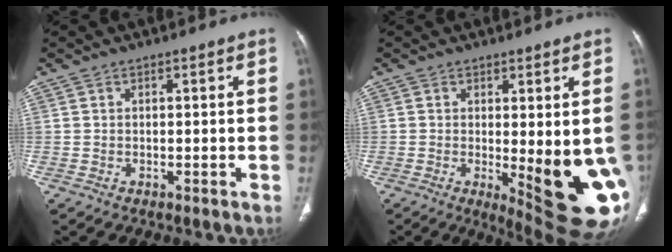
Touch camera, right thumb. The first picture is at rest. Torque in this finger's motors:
{"motor_torque": [1.31, 2.59, 0.28, -0.02, 0.13]}